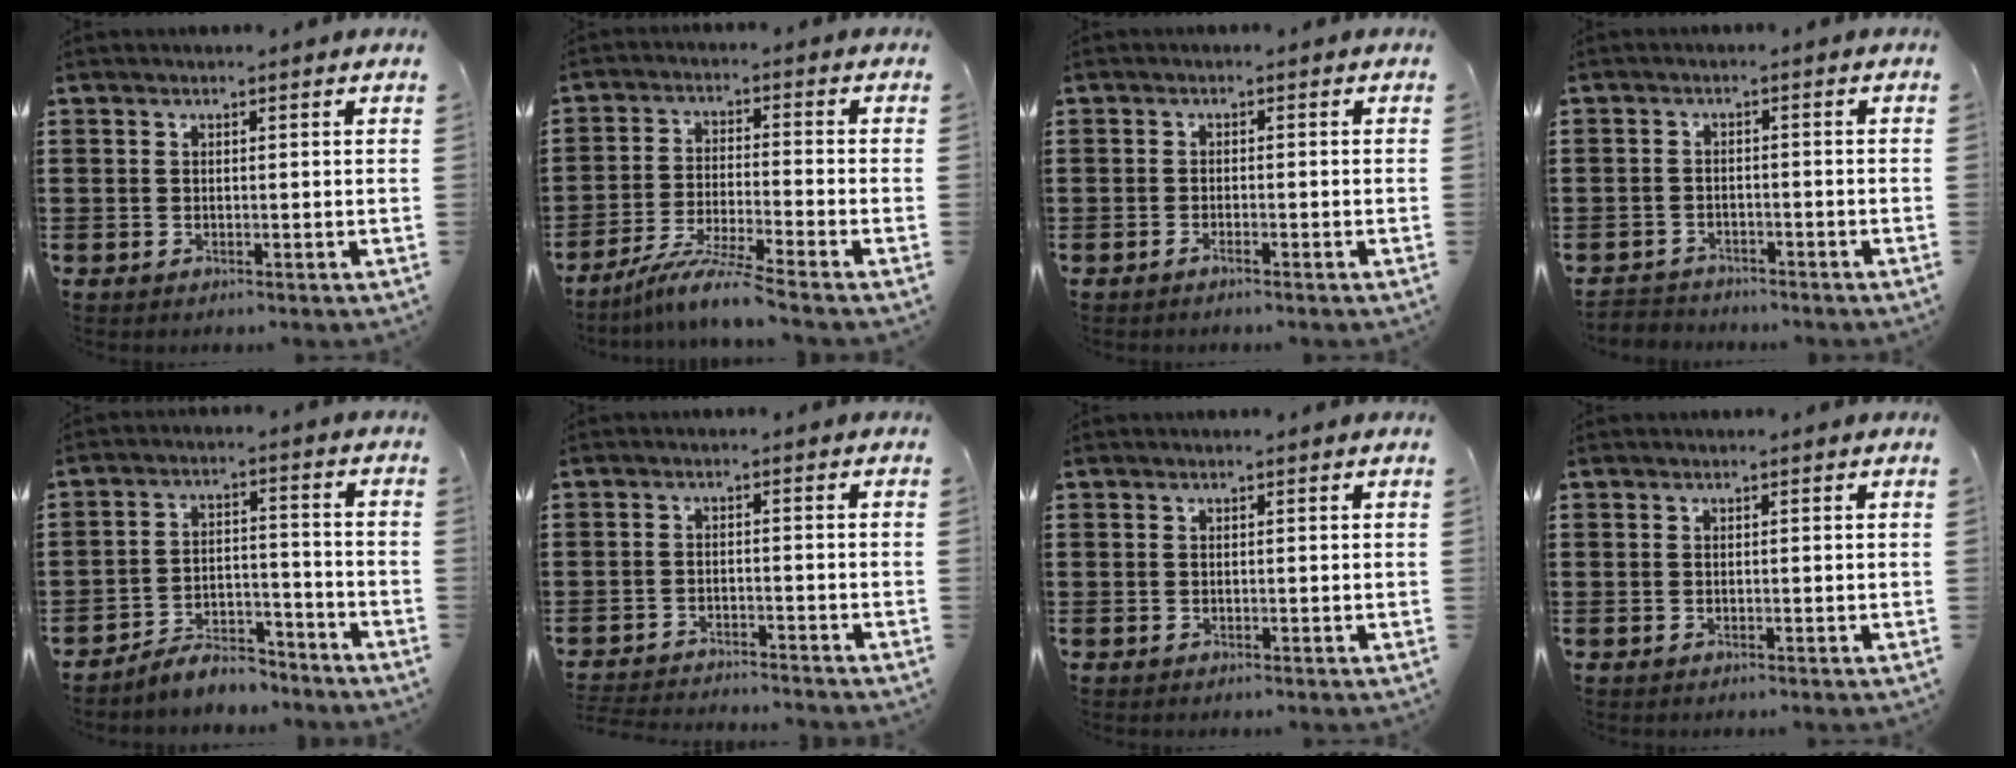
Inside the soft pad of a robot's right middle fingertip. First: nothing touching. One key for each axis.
{"total": 6.6, "fx": -5.5, "fy": -0.5, "fz": 3.6, "tx": -0.076, "ty": -0.019, "tz": -0.105}
{"total": 1.0, "fx": -0.8, "fy": 0.0, "fz": 0.6, "tx": -0.012, "ty": -0.004, "tz": -0.014}
{"total": 2.5, "fx": -2.4, "fy": 0.6, "fz": -0.4, "tx": 0.000, "ty": -0.001, "tz": -0.054}
{"total": 5.9, "fx": -5.7, "fy": 1.0, "fz": 1.0, "tx": -0.015, "ty": 0.013, "tz": -0.110}
{"total": 2.9, "fx": -2.9, "fy": 0.0, "fz": 0.0, "tx": -0.004, "ty": -0.001, "tz": -0.062}
{"total": 0.0}
{"total": 0.0}